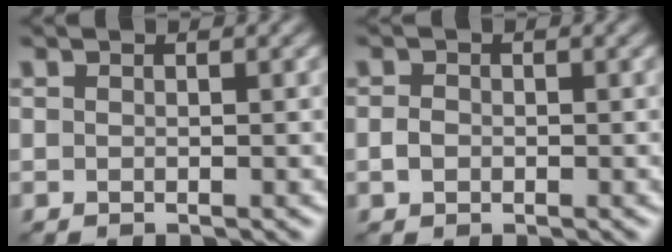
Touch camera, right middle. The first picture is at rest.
{"total": 1.3, "force": [-0.4, 1.0, 0.7], "torque": [-0.017, -0.001, -0.011]}